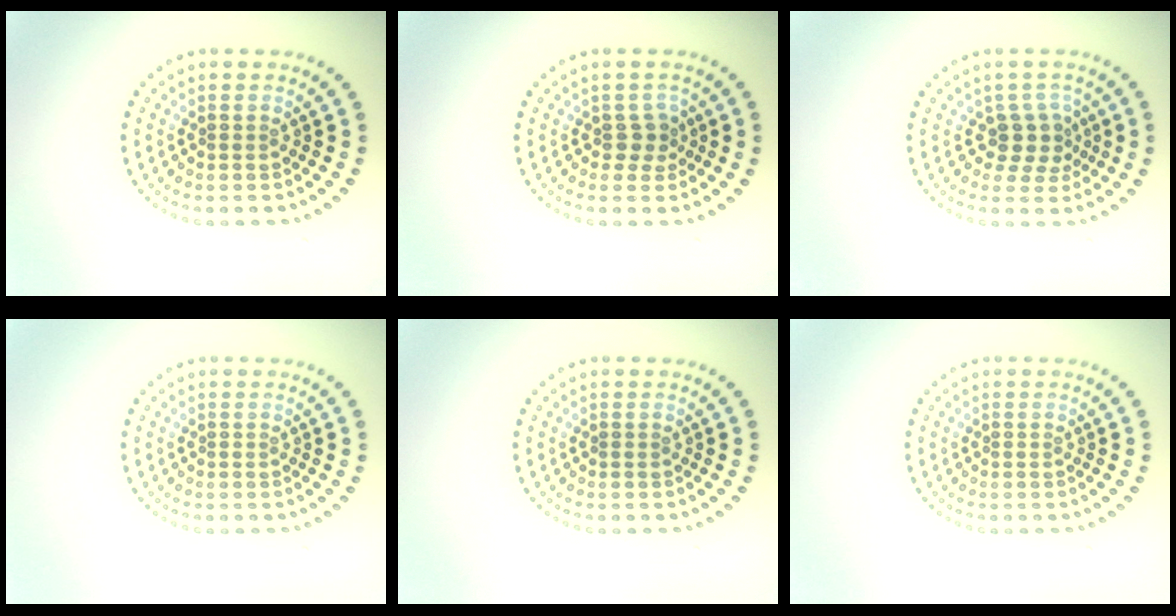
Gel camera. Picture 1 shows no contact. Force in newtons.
{"total": 1.6, "press": 1.3, "slide": 0.9}
{"total": 2.6, "press": 2.1, "slide": 1.6}
{"total": 0.0}
{"total": 0.0}
{"total": 0.0}